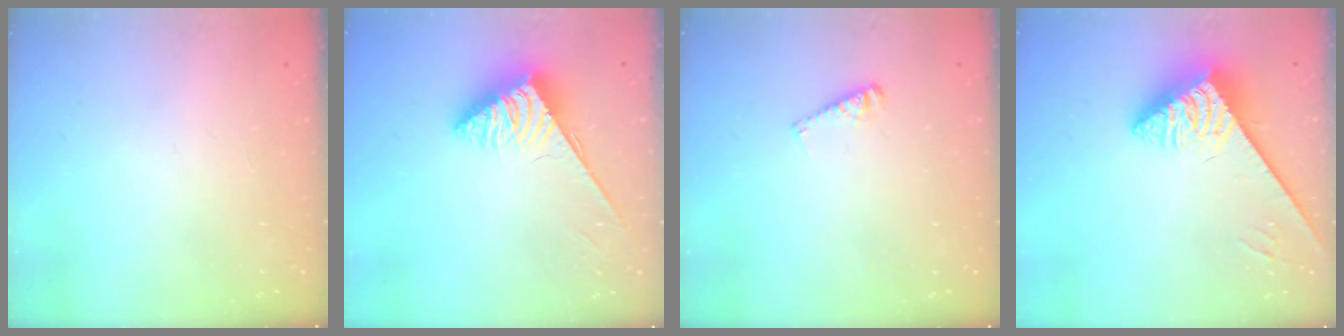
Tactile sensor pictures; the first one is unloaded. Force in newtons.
{"total": 3.6, "press": 3.6, "slide": 0.6}
{"total": 3.6, "press": 3.6, "slide": 0.3}
{"total": 3.8, "press": 3.7, "slide": 0.8}